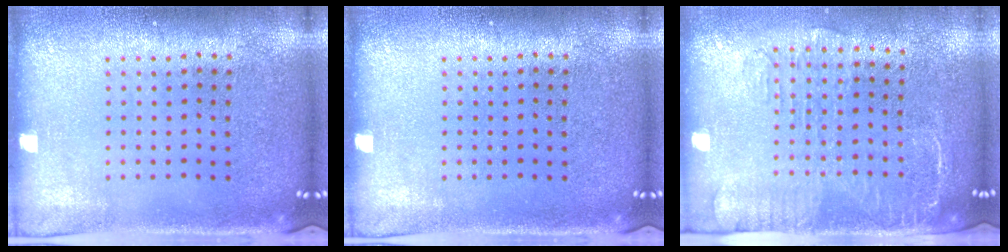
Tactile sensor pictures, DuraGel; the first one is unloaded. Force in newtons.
{"total": 0.0}
{"total": 1.8, "press": 1.5, "slide": 0.9}